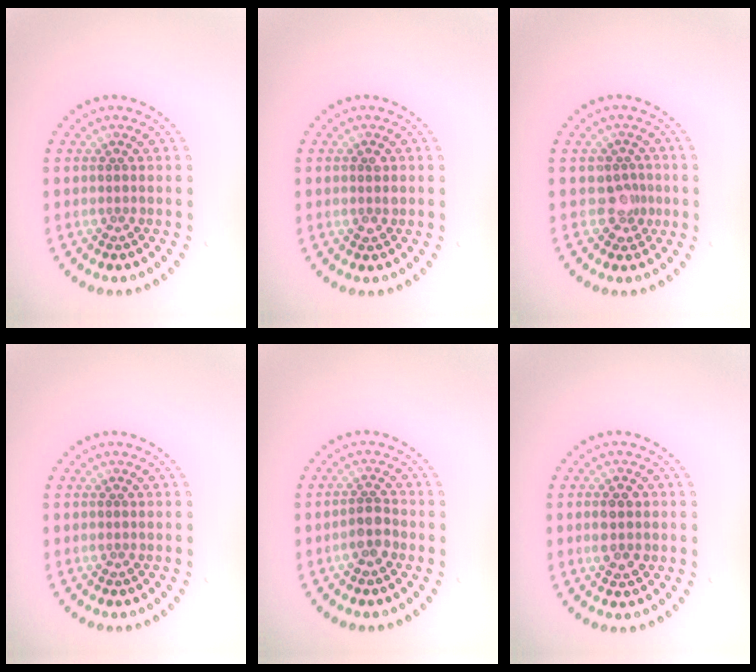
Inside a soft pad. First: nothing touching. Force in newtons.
{"total": 1.1, "press": 1.1, "slide": 0.2}
{"total": 2.1, "press": 1.8, "slide": 1.1}
{"total": 0.0}
{"total": 2.0, "press": 1.8, "slide": 0.8}
{"total": 2.9, "press": 2.9, "slide": 0.1}